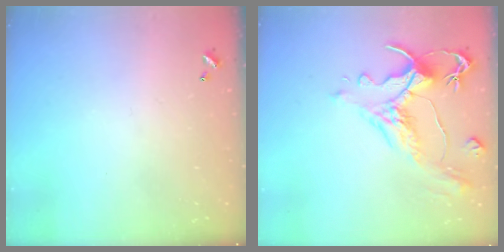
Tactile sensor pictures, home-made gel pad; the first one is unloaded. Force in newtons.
{"total": 1.5, "press": 0.1, "slide": 1.5}